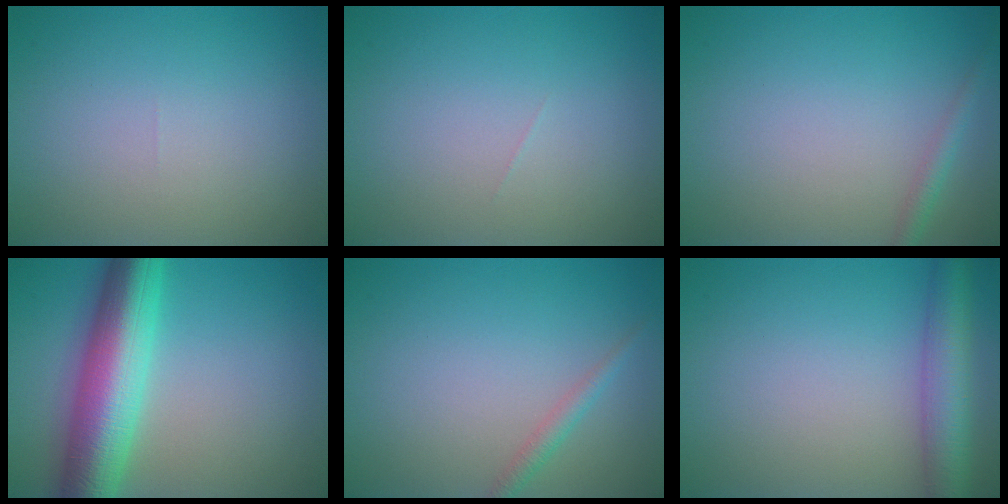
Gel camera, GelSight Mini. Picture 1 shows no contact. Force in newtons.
{"total": 0.0}
{"total": 1.4, "press": 1.4, "slide": 0.1}
{"total": 9.7, "press": 9.7, "slide": 0.1}
{"total": 1.3, "press": 1.3, "slide": 0.0}
{"total": 5.1, "press": 5.1, "slide": 0.2}